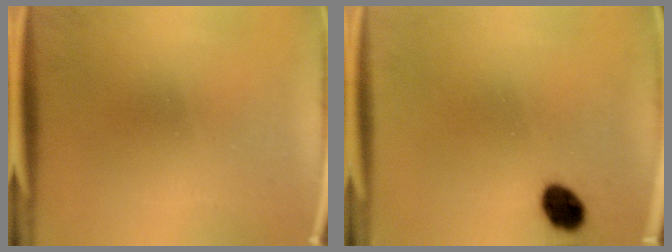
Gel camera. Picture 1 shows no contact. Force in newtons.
{"total": 5.3}